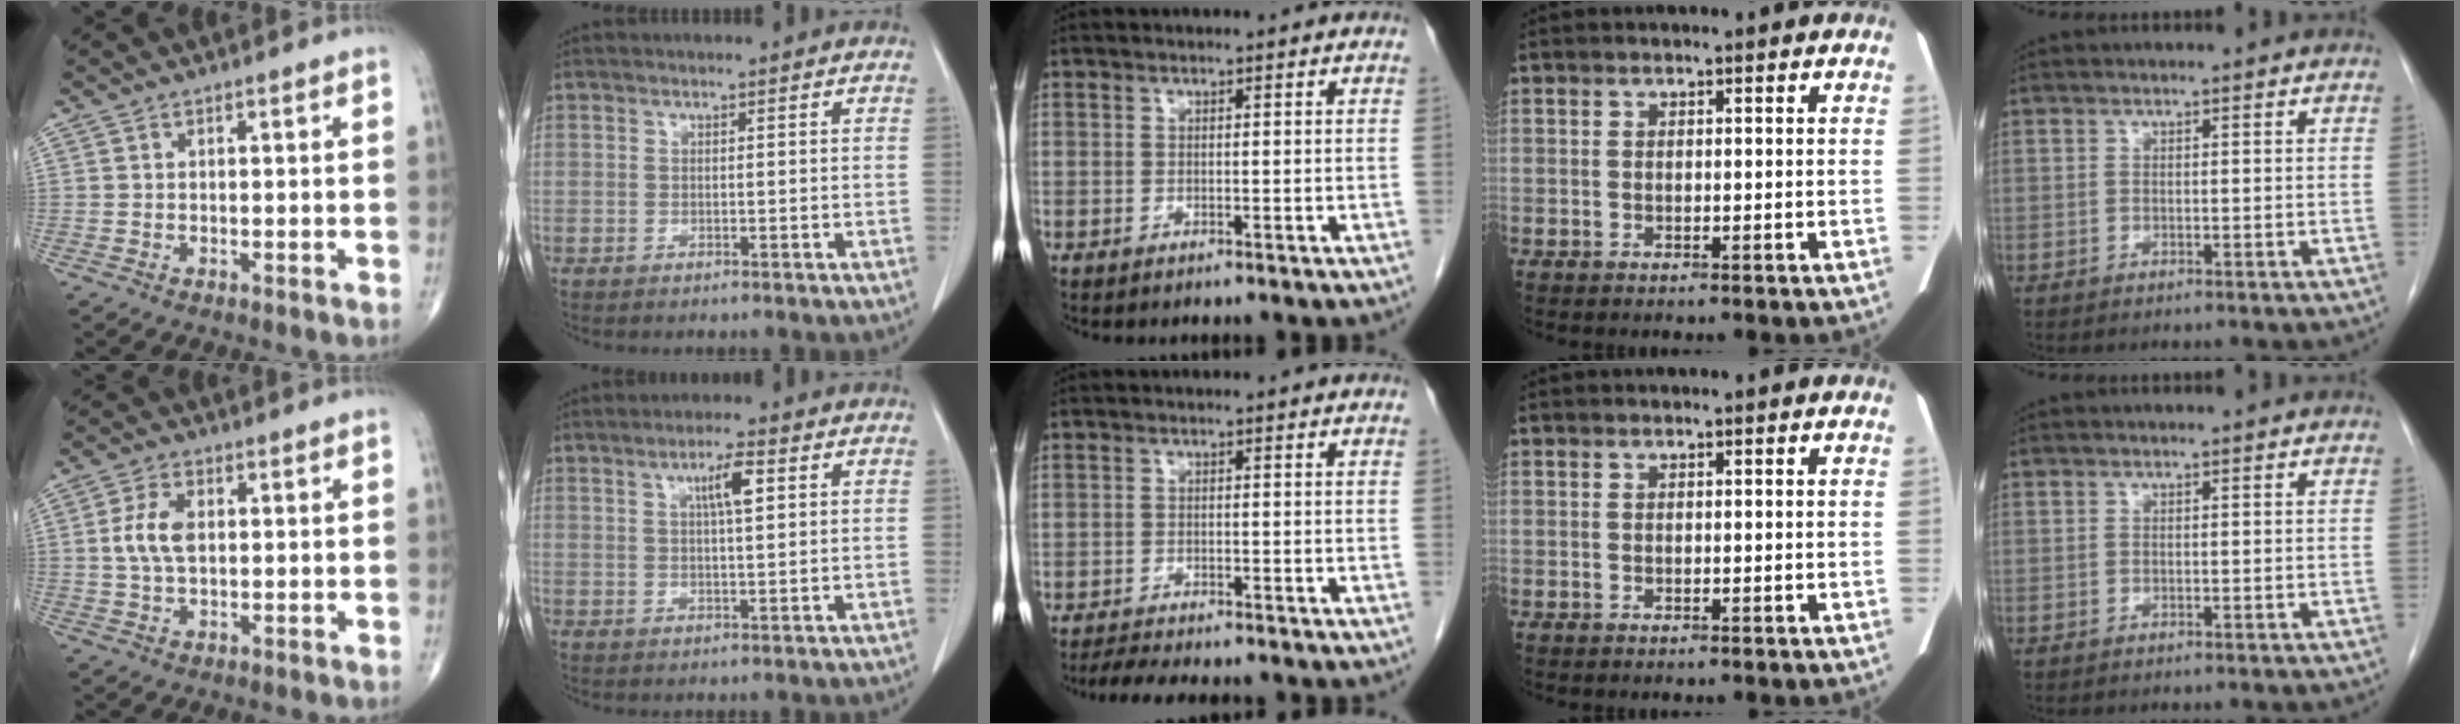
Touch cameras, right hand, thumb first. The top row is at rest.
{"thumb": {"total": 6.0, "force": [0.6, 3.4, 4.9], "torque": [-0.103, 0.005, 0.010]}, "index": {"total": 4.5, "force": [1.6, 0.5, 4.1], "torque": [-0.076, 0.002, 0.027]}, "middle": {"total": 6.2, "force": [-5.5, 0.9, 2.7], "torque": [-0.043, -0.012, -0.084]}}